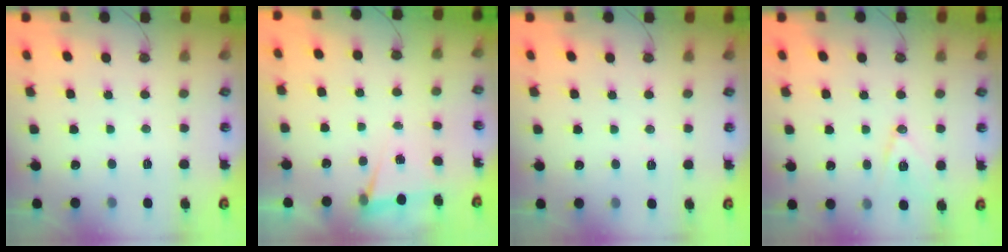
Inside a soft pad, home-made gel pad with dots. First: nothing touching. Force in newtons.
{"total": 4.8, "press": 1.7, "slide": 4.4}
{"total": 4.8, "press": 2.1, "slide": 4.3}
{"total": 10.7, "press": 10.1, "slide": 3.4}